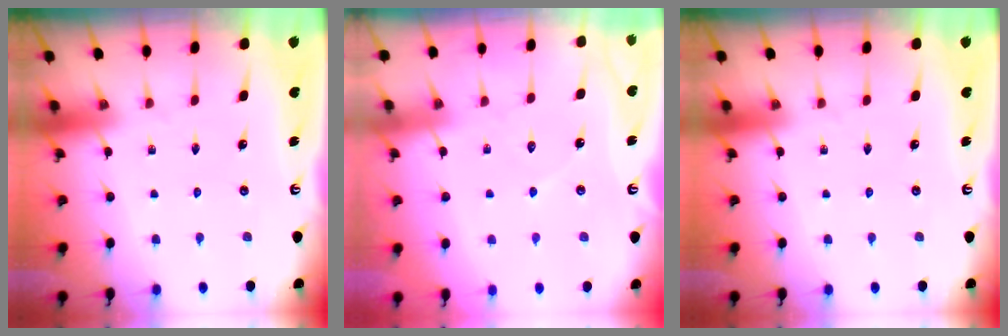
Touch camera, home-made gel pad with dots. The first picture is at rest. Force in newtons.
{"total": 5.8, "press": 5.8, "slide": 0.7}
{"total": 0.0}